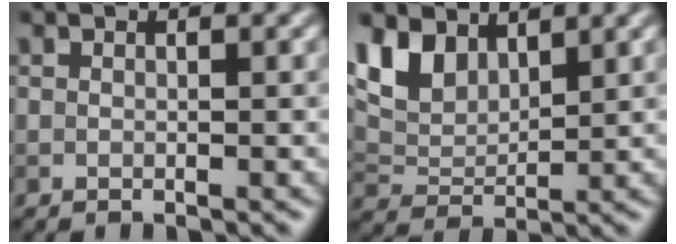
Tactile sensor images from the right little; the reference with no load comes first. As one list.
[{"total": 5.1, "force": [3.2, 2.9, 2.7], "torque": [-0.065, -0.002, 0.061]}]